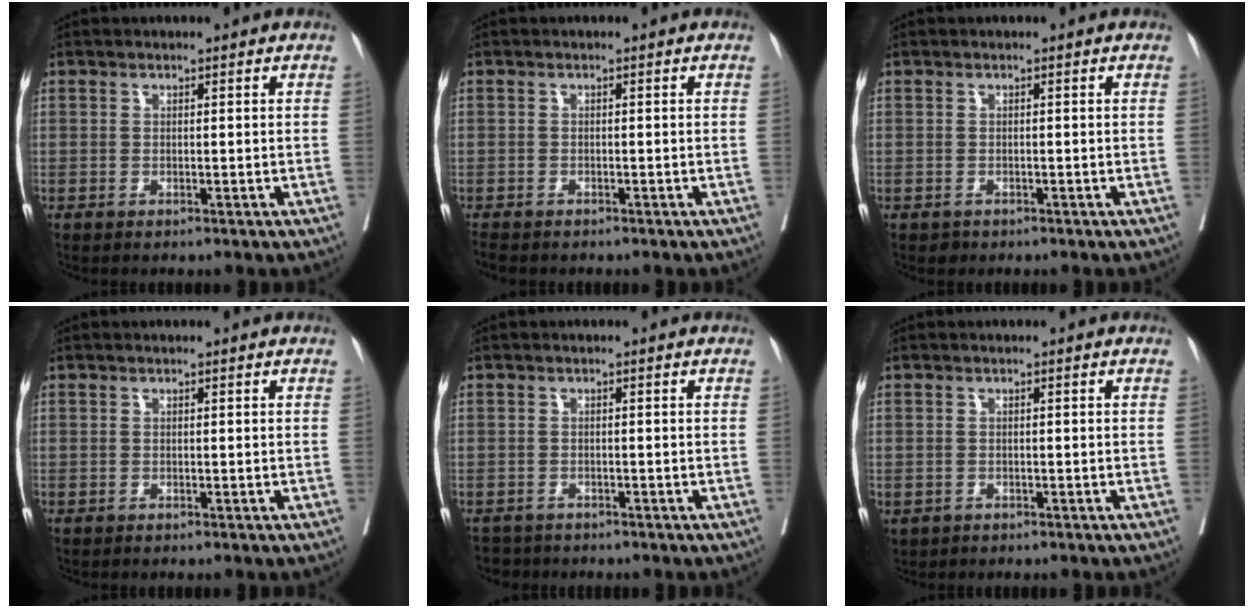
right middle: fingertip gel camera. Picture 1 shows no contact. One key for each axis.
{"total": 2.8, "fx": -2.4, "fy": 0.9, "fz": 1.1, "tx": -0.022, "ty": -0.008, "tz": -0.035}
{"total": 0.7, "fx": -0.5, "fy": 0.6, "fz": 0.0, "tx": -0.003, "ty": 0.002, "tz": -0.006}
{"total": 0.0}
{"total": 2.5, "fx": -2.1, "fy": 1.1, "fz": -0.4, "tx": 0.000, "ty": -0.001, "tz": -0.037}
{"total": 1.4, "fx": -0.6, "fy": 1.1, "fz": 0.6, "tx": -0.015, "ty": 0.000, "tz": -0.002}